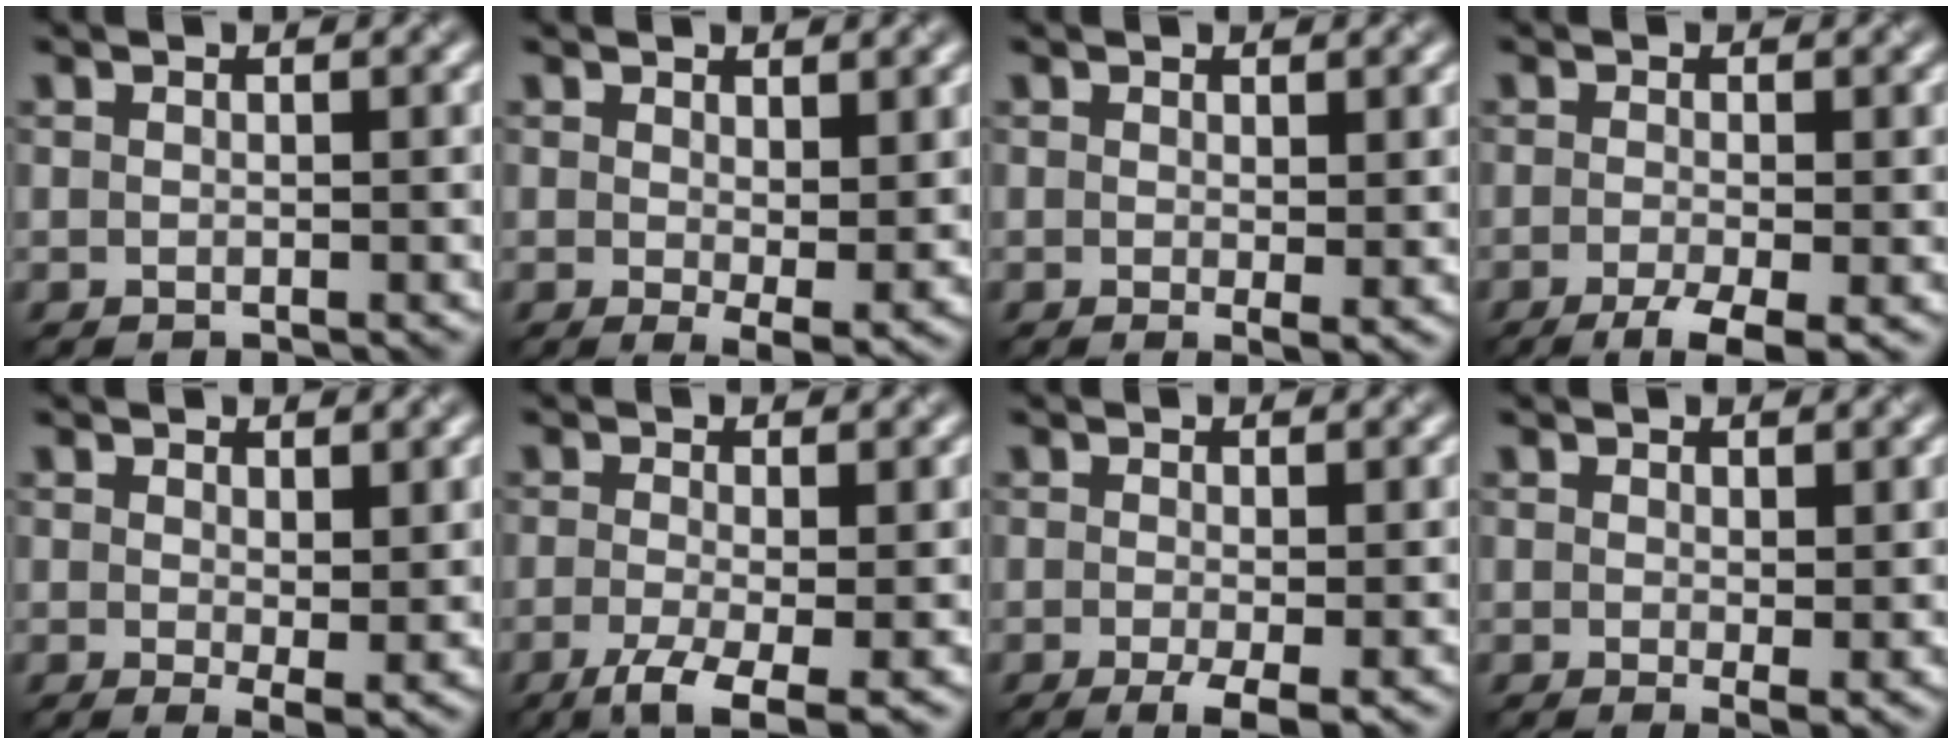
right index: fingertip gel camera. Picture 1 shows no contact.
{"total": 2.9, "force": [0.7, 1.0, 2.6], "torque": [-0.044, -0.014, 0.017]}
{"total": 1.4, "force": [0.2, 0.2, 1.4], "torque": [-0.020, -0.011, 0.006]}
{"total": 4.0, "force": [-2.2, 0.9, 3.2], "torque": [-0.060, -0.006, -0.040]}
{"total": 2.6, "force": [0.7, 0.8, 2.3], "torque": [-0.038, -0.014, 0.017]}
{"total": 4.9, "force": [-2.2, 1.4, 4.1], "torque": [-0.087, -0.011, -0.038]}
{"total": 3.1, "force": [-1.1, 0.7, 2.8], "torque": [-0.054, -0.010, -0.018]}
{"total": 1.6, "force": [0.3, 0.3, 1.5], "torque": [-0.023, -0.013, 0.009]}